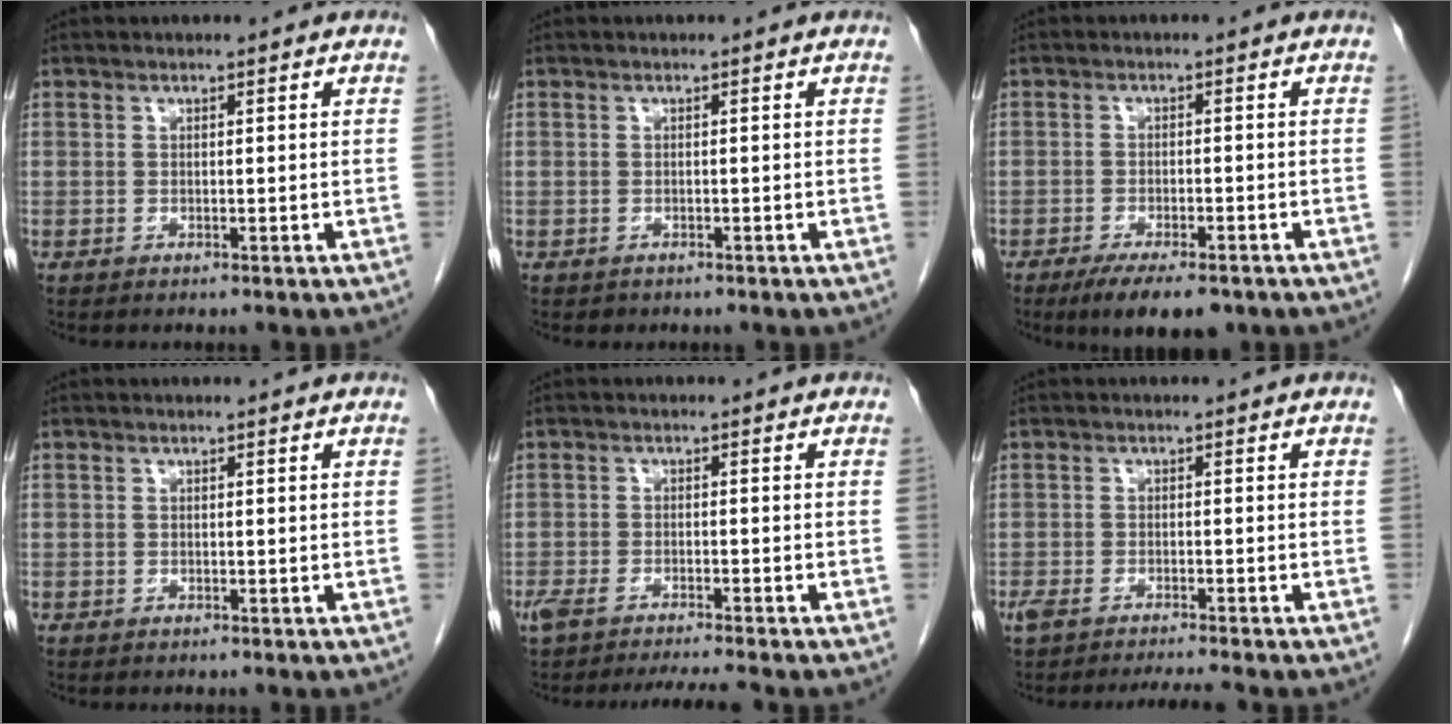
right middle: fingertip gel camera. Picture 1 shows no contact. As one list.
[{"total": 0.0}, {"total": 8.1, "force": [-5.9, 2.2, 5.2], "torque": [-0.074, -0.013, -0.088]}, {"total": 0.0}, {"total": 7.6, "force": [-6.7, 0.3, 3.6], "torque": [-0.060, -0.006, -0.106]}, {"total": 6.0, "force": [-5.2, 0.3, 2.9], "torque": [-0.053, -0.003, -0.085]}]